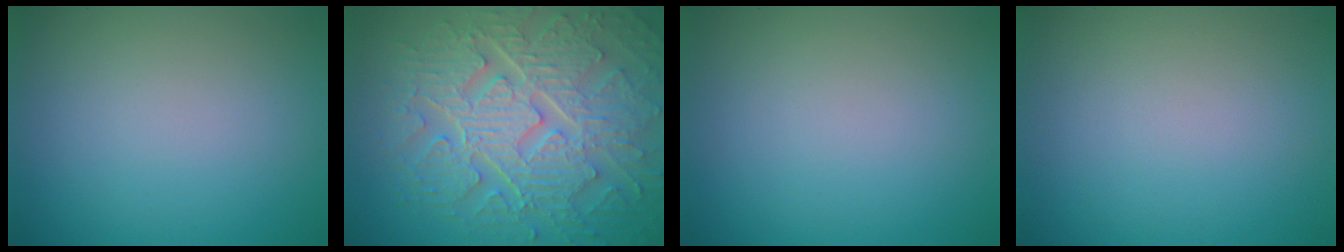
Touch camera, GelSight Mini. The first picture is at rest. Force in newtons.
{"total": 10.1, "press": 6.9, "slide": 7.3}
{"total": 0.0}
{"total": 0.0}